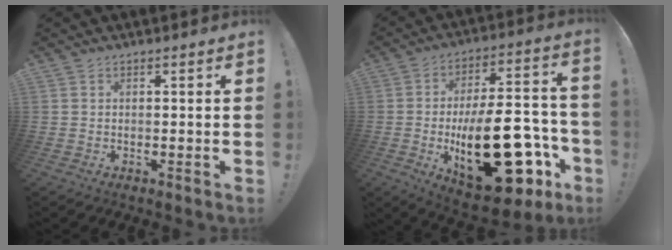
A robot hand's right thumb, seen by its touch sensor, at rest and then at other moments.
{"total": 29.7, "force": [-7.6, 13.5, 25.3], "torque": [-0.423, 0.049, -0.103]}